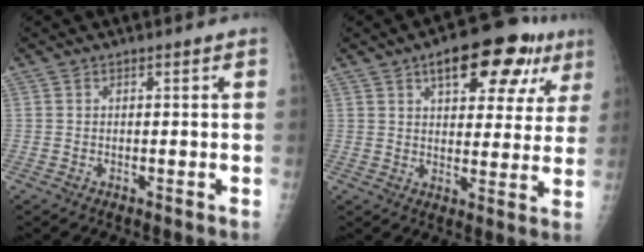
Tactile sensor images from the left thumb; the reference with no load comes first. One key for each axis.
{"total": 16.1, "fx": 8.3, "fy": 7.4, "fz": 11.6, "tx": -0.113, "ty": -0.008, "tz": 0.109}